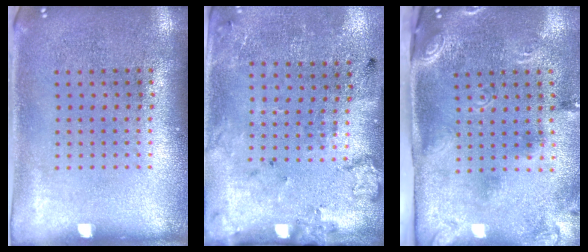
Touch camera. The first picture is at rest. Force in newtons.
{"total": 2.3, "press": 1.4, "slide": 1.9}
{"total": 2.9, "press": 1.8, "slide": 2.3}